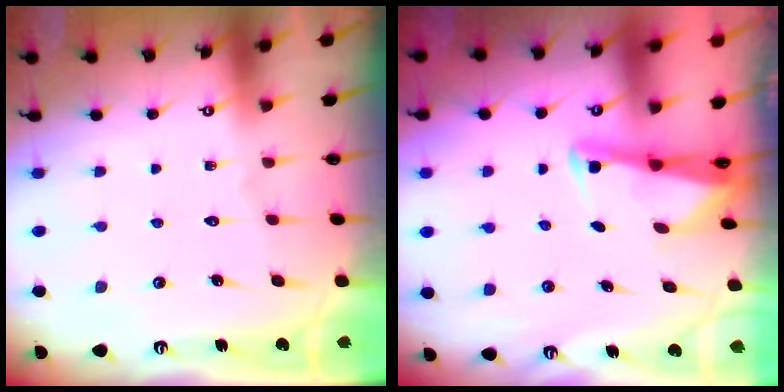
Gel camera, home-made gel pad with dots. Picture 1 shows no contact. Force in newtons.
{"total": 2.5, "press": 2.5, "slide": 0.3}